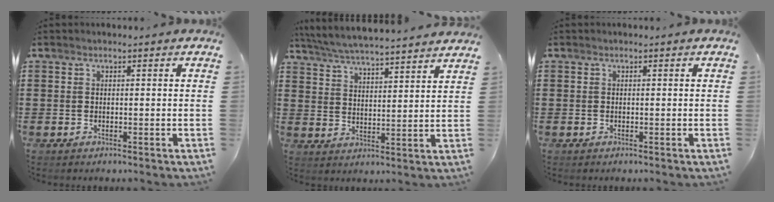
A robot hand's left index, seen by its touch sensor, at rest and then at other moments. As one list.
[{"total": 5.3, "force": [5.2, -0.5, 1.2], "torque": [-0.047, -0.036, 0.087]}, {"total": 0.0}]